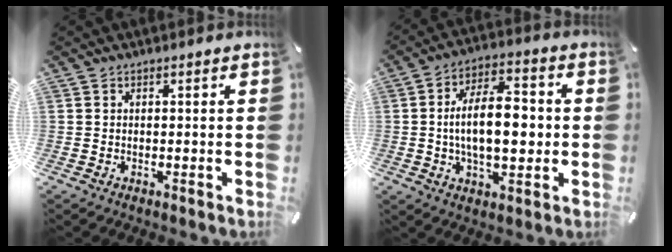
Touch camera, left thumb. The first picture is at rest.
{"total": 14.1, "force": [-0.6, 7.9, 11.6], "torque": [-0.197, 0.005, -0.015]}